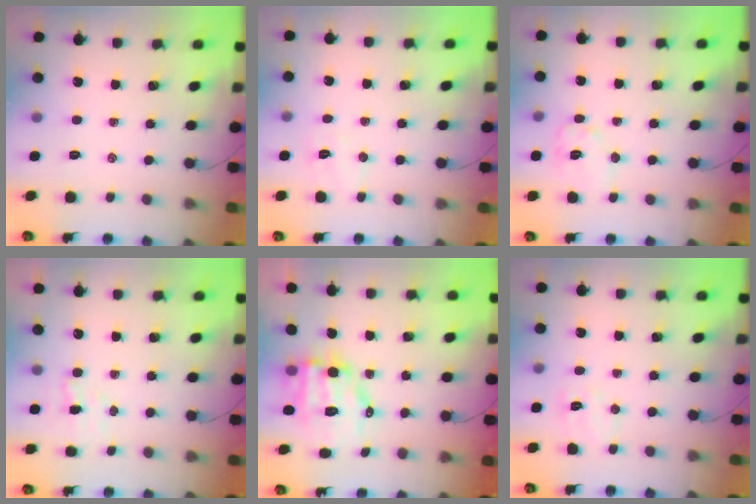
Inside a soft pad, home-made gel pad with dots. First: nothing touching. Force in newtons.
{"total": 5.3, "press": 5.2, "slide": 1.1}
{"total": 7.4, "press": 7.4, "slide": 0.2}
{"total": 3.4, "press": 3.3, "slide": 0.9}
{"total": 8.7, "press": 8.4, "slide": 2.3}
{"total": 5.9, "press": 5.8, "slide": 1.2}